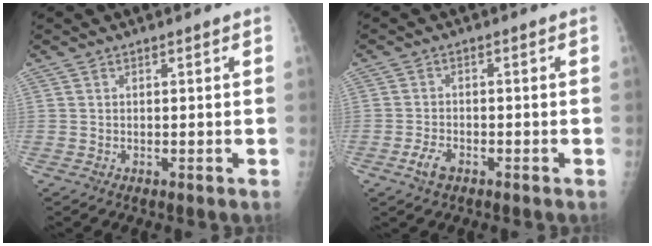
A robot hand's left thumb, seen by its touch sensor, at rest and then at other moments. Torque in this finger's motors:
{"motor_torque": [-0.19, 0.17, 0.02, 0.01, 0.02]}